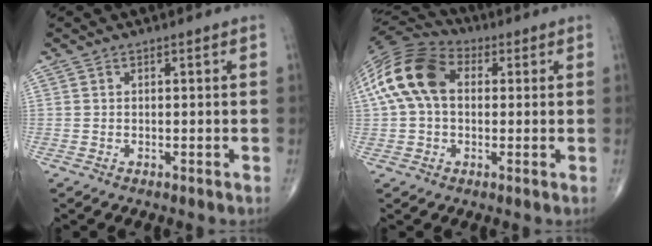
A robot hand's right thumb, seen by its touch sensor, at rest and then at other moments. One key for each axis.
{"total": 14.9, "fx": 2.4, "fy": 10.0, "fz": 10.8, "tx": -0.215, "ty": 0.035, "tz": 0.033}